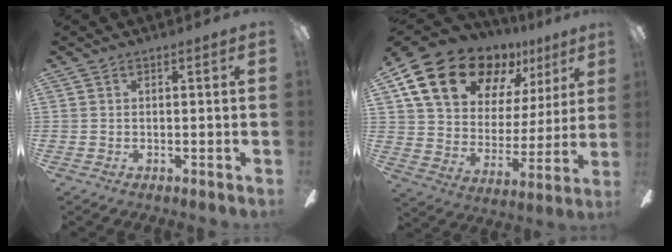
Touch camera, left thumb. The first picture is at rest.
{"total": 20.3, "force": [13.9, 11.6, 9.2], "torque": [-0.171, -0.082, 0.257]}